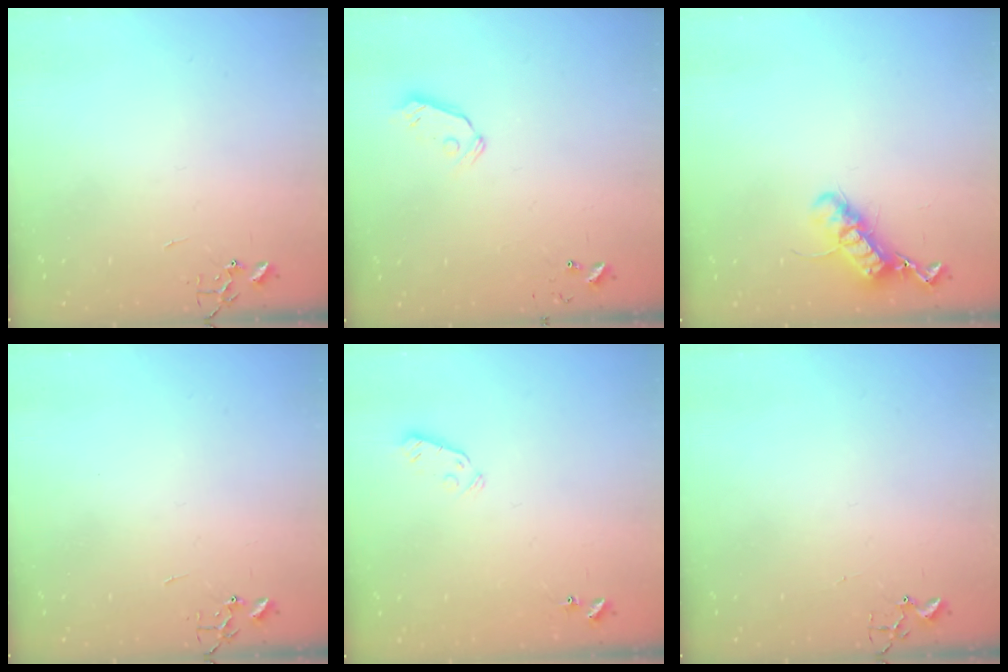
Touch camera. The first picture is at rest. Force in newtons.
{"total": 5.8, "press": 5.7, "slide": 0.9}
{"total": 12.2, "press": 12.2, "slide": 0.9}
{"total": 0.0}
{"total": 3.1, "press": 3.0, "slide": 0.9}
{"total": 1.8, "press": 1.8, "slide": 0.2}